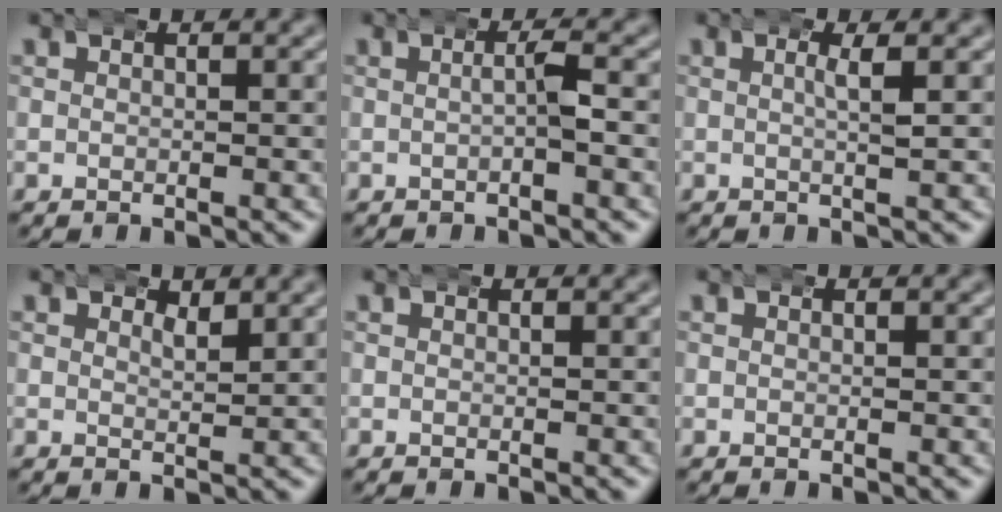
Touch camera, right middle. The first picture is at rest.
{"total": 2.2, "force": [0.3, 0.6, 2.1], "torque": [-0.025, 0.013, -0.003]}
{"total": 2.3, "force": [0.9, 0.3, 2.1], "torque": [-0.032, 0.012, 0.007]}
{"total": 1.4, "force": [1.2, 0.4, 0.5], "torque": [-0.007, -0.004, 0.019]}
{"total": 0.0}
{"total": 0.0}